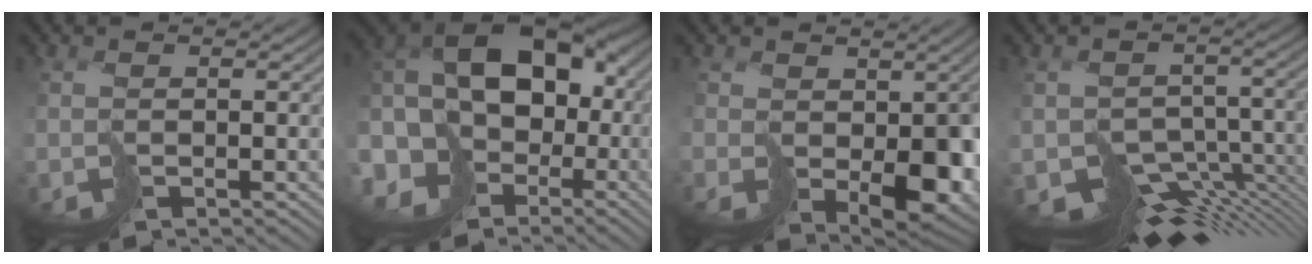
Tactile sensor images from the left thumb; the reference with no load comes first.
{"total": 18.6, "force": [-0.5, 13.3, 13.0], "torque": [-0.268, -0.008, -0.003]}
{"total": 6.4, "force": [0.0, 4.7, 4.4], "torque": [-0.068, -0.032, 0.012]}
{"total": 9.5, "force": [-5.7, 4.4, 6.3], "torque": [-0.115, -0.028, -0.066]}